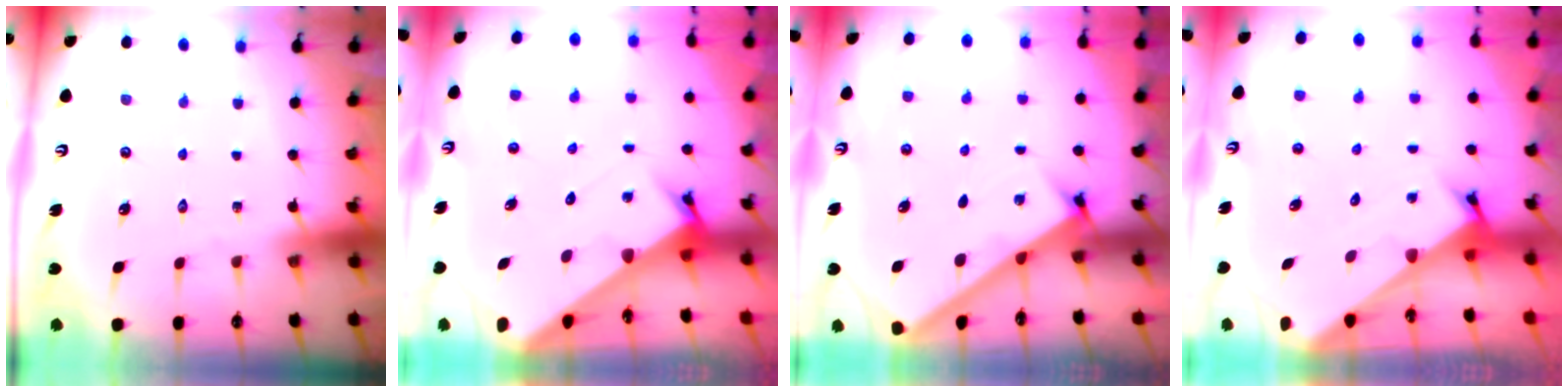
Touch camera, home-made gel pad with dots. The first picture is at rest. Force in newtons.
{"total": 2.9, "press": 2.9, "slide": 0.2}
{"total": 2.5, "press": 2.5, "slide": 0.3}
{"total": 2.5, "press": 2.5, "slide": 0.3}